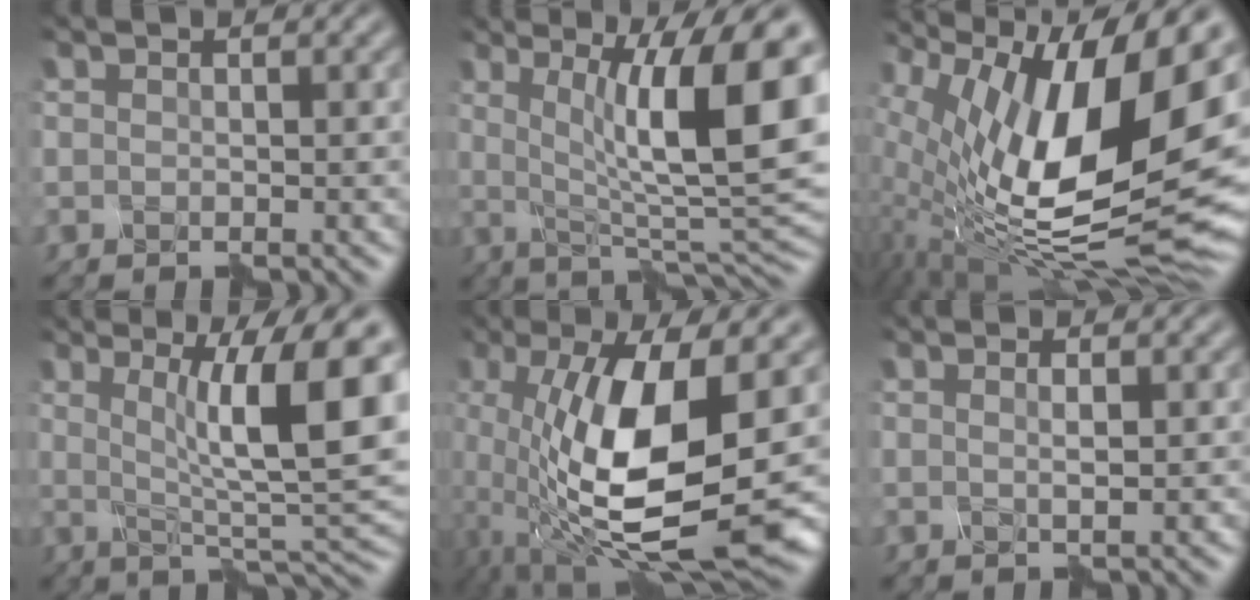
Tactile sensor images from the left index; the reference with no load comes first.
{"total": 12.7, "force": [2.4, 3.1, 12.1], "torque": [-0.163, 0.005, 0.039]}
{"total": 18.6, "force": [3.2, 7.6, 16.6], "torque": [-0.271, 0.008, 0.051]}
{"total": 11.0, "force": [2.2, 2.3, 10.5], "torque": [-0.146, 0.007, 0.036]}
{"total": 12.1, "force": [-1.7, 3.6, 11.4], "torque": [-0.220, -0.011, -0.033]}
{"total": 1.3, "force": [0.3, 0.2, 1.2], "torque": [-0.016, 0.003, 0.004]}